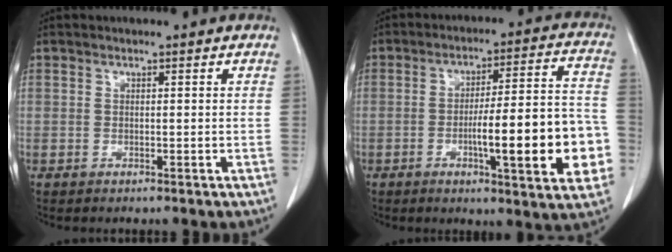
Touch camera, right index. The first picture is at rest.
{"total": 17.2, "force": [-4.4, 2.5, 16.5], "torque": [-0.196, 0.021, -0.055]}